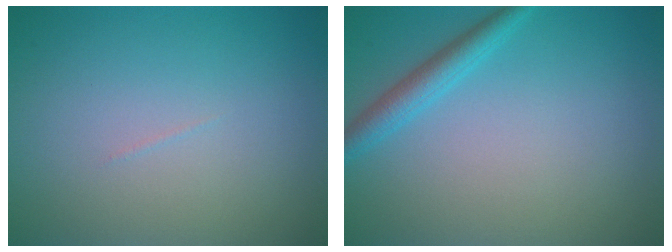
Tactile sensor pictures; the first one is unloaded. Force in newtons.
{"total": 2.4, "press": 2.4, "slide": 0.2}